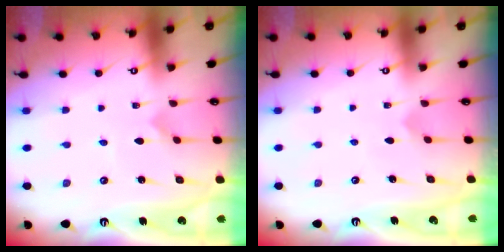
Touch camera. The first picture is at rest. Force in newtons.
{"total": 1.5, "press": 1.5, "slide": 0.1}